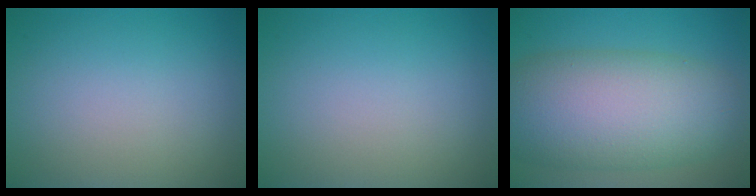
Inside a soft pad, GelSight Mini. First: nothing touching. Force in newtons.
{"total": 0.0}
{"total": 11.4, "press": 11.4, "slide": 0.5}